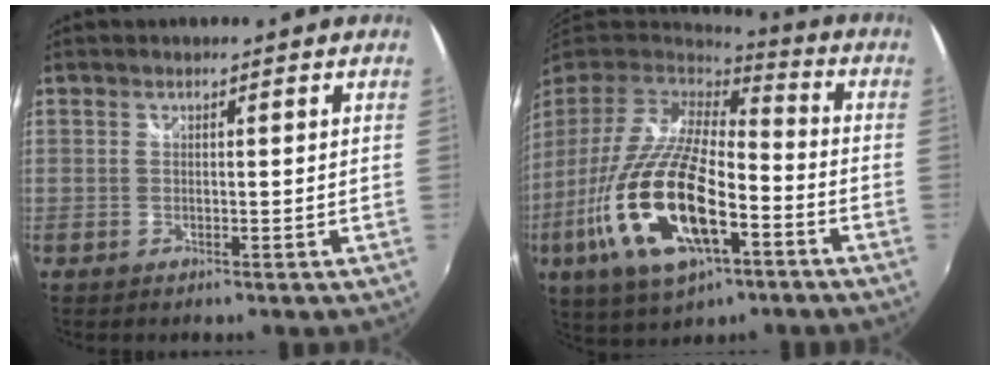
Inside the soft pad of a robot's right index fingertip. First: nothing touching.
{"total": 23.7, "force": [-9.1, 9.6, 19.7], "torque": [-0.404, -0.047, -0.164]}